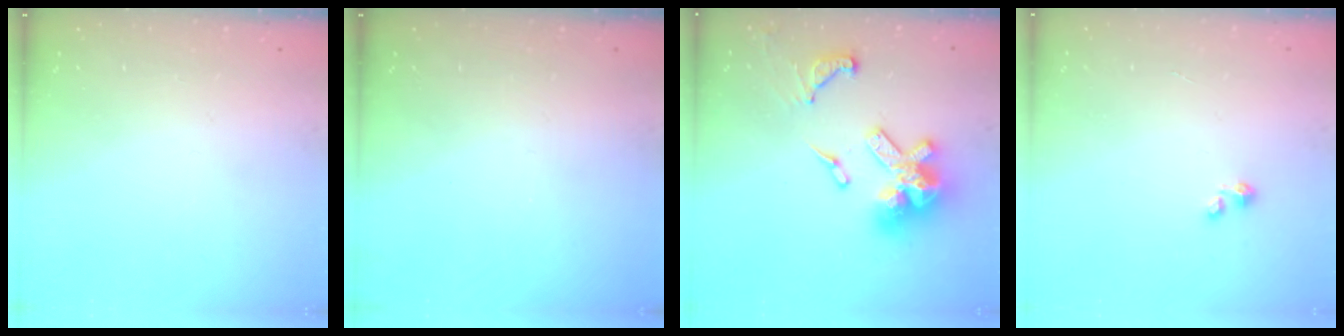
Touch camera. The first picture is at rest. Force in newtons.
{"total": 0.0}
{"total": 17.8, "press": 17.7, "slide": 1.7}
{"total": 0.0}